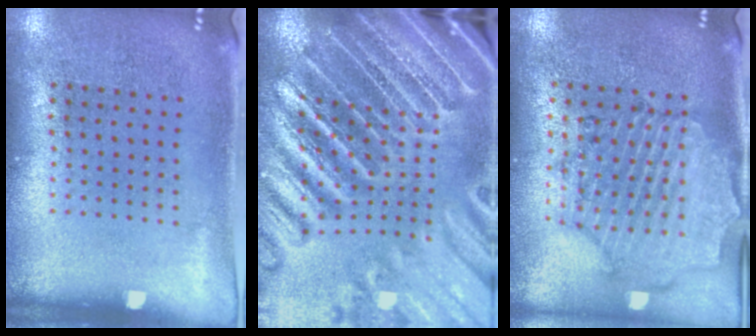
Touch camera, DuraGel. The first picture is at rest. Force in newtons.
{"total": 4.5, "press": 4.2, "slide": 1.6}
{"total": 1.6, "press": 1.6, "slide": 0.4}